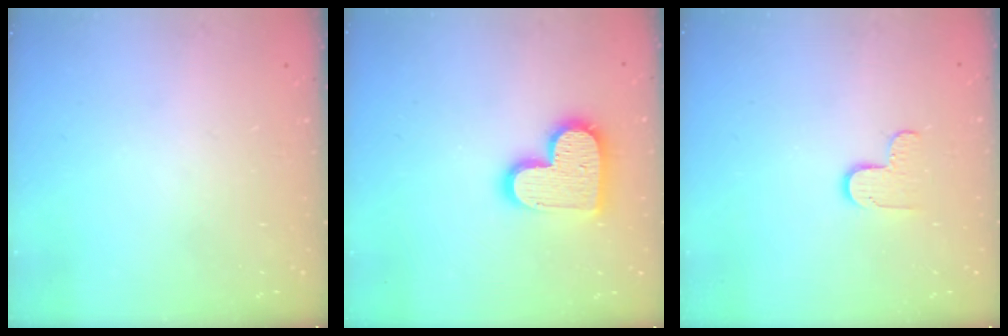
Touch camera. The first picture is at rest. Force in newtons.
{"total": 14.3, "press": 14.2, "slide": 0.7}
{"total": 5.8, "press": 5.7, "slide": 0.6}